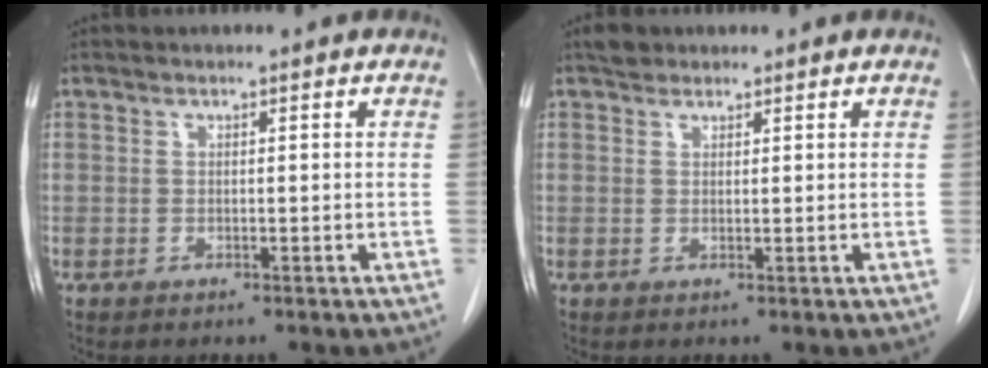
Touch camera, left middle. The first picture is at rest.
{"total": 1.7, "force": [1.4, 0.9, 0.3], "torque": [-0.007, 0.009, 0.022]}